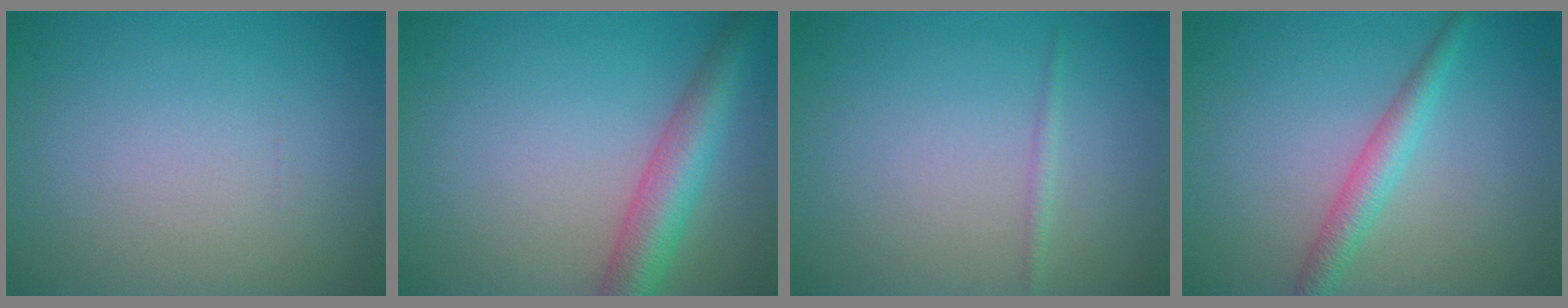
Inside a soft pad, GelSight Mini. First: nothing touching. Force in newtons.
{"total": 5.3, "press": 5.3, "slide": 0.2}
{"total": 0.8, "press": 0.8, "slide": 0.0}
{"total": 2.7, "press": 2.7, "slide": 0.1}